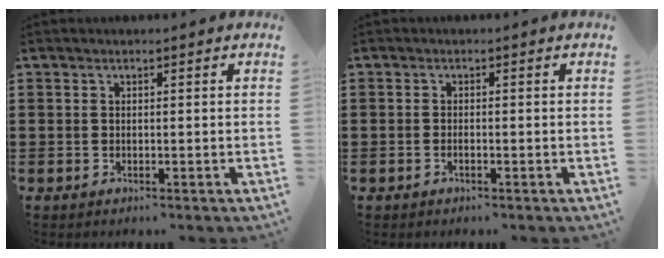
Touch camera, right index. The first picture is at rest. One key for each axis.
{"total": 0.7, "fx": -0.4, "fy": 0.1, "fz": 0.6, "tx": -0.013, "ty": -0.006, "tz": -0.006}